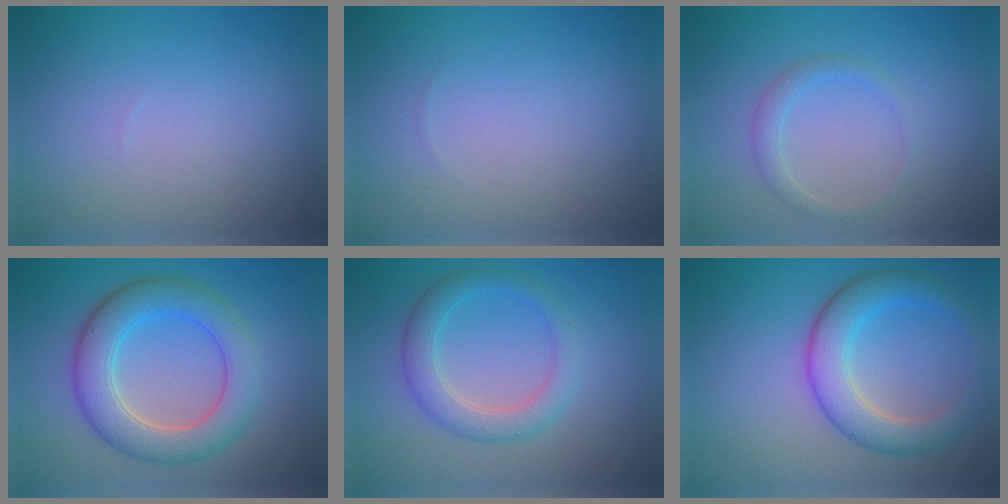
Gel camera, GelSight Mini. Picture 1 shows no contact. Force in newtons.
{"total": 0.0}
{"total": 1.6, "press": 1.6, "slide": 0.0}
{"total": 6.3, "press": 6.2, "slide": 0.6}
{"total": 3.4, "press": 3.4, "slide": 0.1}
{"total": 5.3, "press": 5.3, "slide": 0.1}